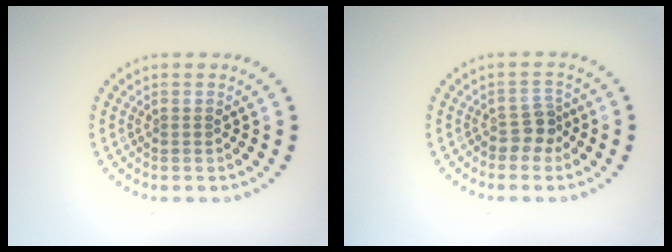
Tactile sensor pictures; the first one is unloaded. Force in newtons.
{"total": 1.9, "press": 1.6, "slide": 1.1}